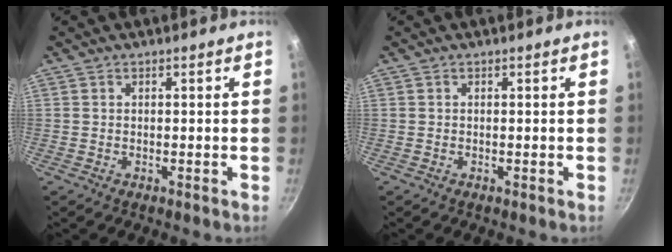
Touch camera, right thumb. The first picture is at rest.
{"total": 0.0}